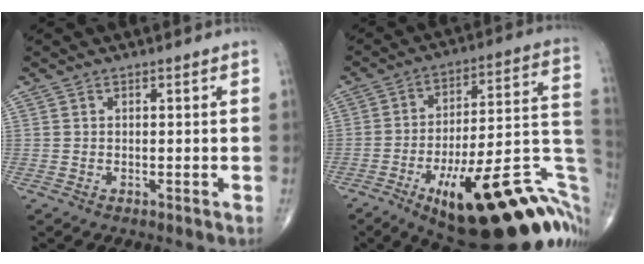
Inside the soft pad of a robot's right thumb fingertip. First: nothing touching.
{"total": 32.0, "force": [-12.0, 10.5, 27.7], "torque": [-0.303, 0.053, -0.164]}